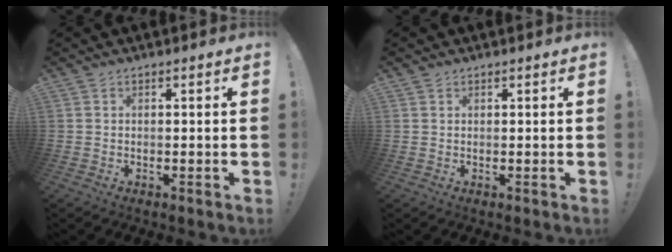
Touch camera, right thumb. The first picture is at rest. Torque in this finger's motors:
{"motor_torque": [0.30, -0.57, -0.32, 0.33, 0.10]}